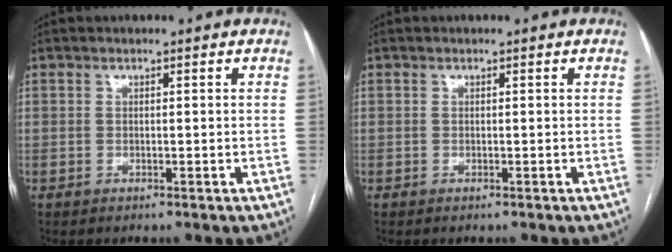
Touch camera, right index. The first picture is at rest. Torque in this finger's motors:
{"motor_torque": [0.24, 0.08, -0.06, -0.01]}